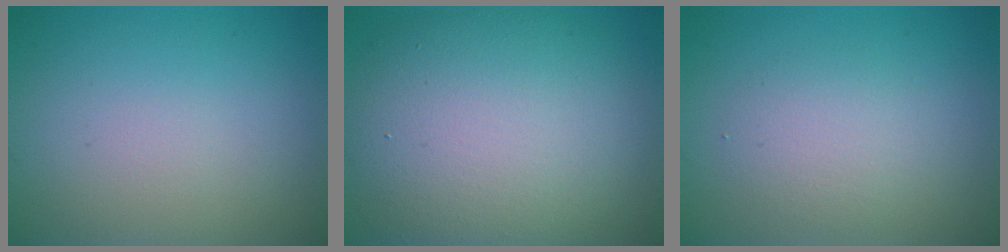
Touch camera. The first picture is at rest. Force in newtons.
{"total": 12.0, "press": 12.0, "slide": 0.7}
{"total": 2.4, "press": 2.4, "slide": 0.3}